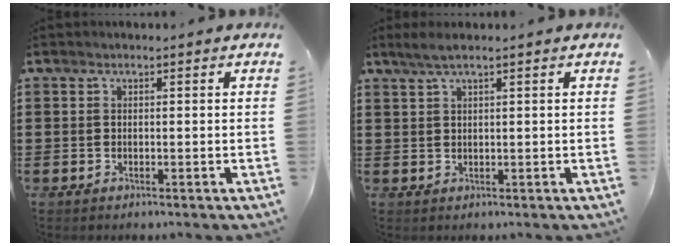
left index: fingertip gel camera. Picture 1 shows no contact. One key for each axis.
{"total": 2.2, "fx": 1.3, "fy": 0.1, "fz": 1.7, "tx": -0.034, "ty": 0.000, "tz": 0.024}